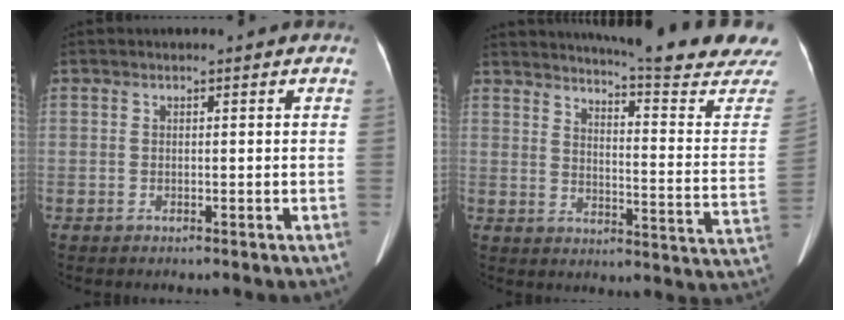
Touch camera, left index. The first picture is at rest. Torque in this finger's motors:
{"motor_torque": [0.00, -2.14, 0.65, 0.13]}